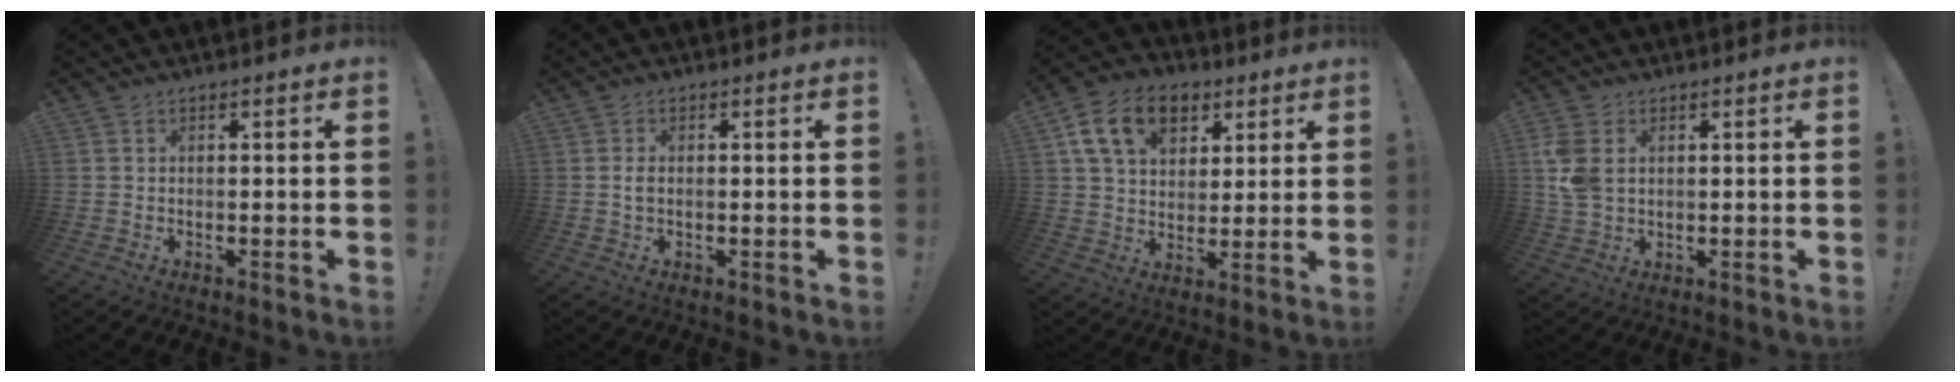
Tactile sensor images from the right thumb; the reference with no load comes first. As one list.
[{"total": 1.5, "force": [-0.2, 1.0, 1.2], "torque": [-0.026, 0.006, -0.002]}, {"total": 16.0, "force": [7.5, 10.8, 9.0], "torque": [-0.137, -0.022, 0.141]}, {"total": 7.1, "force": [2.1, 4.9, 4.6], "torque": [-0.101, -0.003, 0.041]}]